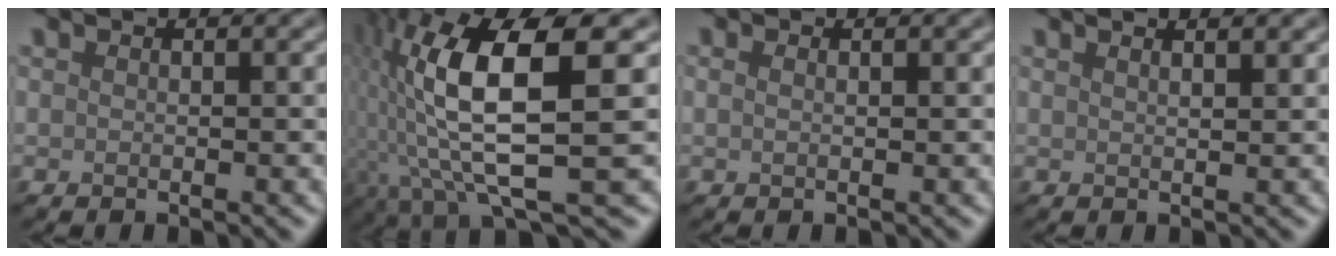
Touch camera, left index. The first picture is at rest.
{"total": 13.4, "force": [1.1, 3.9, 12.8], "torque": [-0.249, 0.002, 0.025]}
{"total": 0.9, "force": [0.5, 0.4, 0.6], "torque": [-0.008, -0.006, 0.003]}
{"total": 3.9, "force": [2.4, 1.7, 2.6], "torque": [-0.005, 0.025, -0.003]}